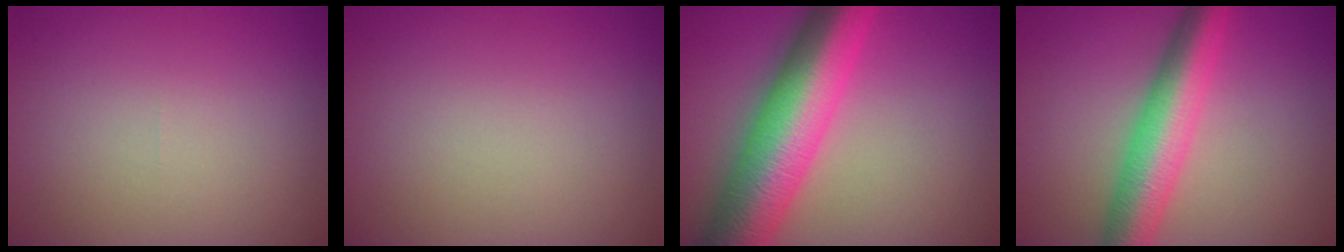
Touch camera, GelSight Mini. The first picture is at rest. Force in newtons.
{"total": 0.0}
{"total": 11.5, "press": 11.5, "slide": 0.1}
{"total": 6.9, "press": 6.9, "slide": 0.3}